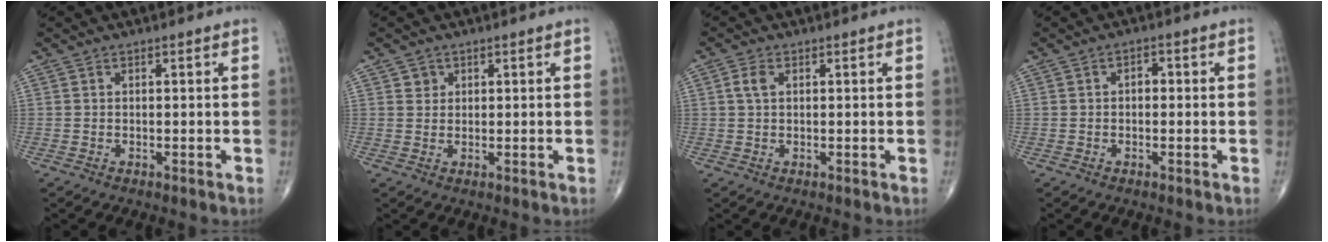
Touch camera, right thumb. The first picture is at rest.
{"total": 1.7, "force": [0.8, 1.4, 0.3], "torque": [0.010, -0.003, 0.008]}
{"total": 2.2, "force": [0.6, 1.3, 1.7], "torque": [-0.040, 0.008, 0.012]}
{"total": 1.9, "force": [0.1, 1.3, 1.4], "torque": [-0.016, 0.008, -0.003]}